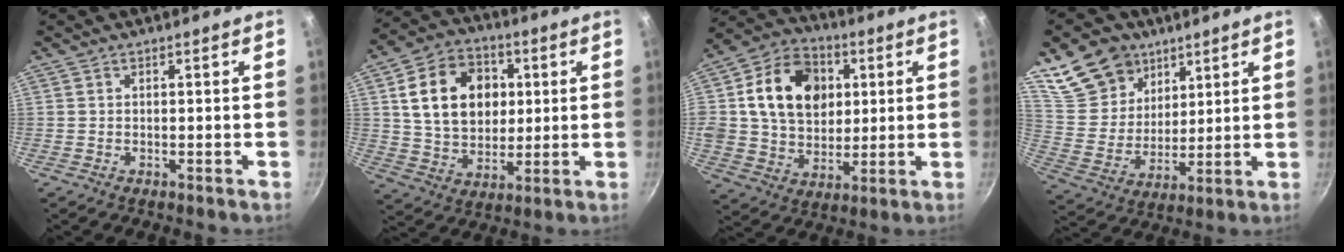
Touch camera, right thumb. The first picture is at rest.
{"total": 17.2, "force": [3.5, 13.0, 10.7], "torque": [-0.152, 0.007, 0.059]}
{"total": 18.0, "force": [3.8, 14.4, 10.1], "torque": [-0.143, 0.011, 0.061]}
{"total": 15.5, "force": [9.3, 10.9, 5.9], "torque": [-0.076, -0.045, 0.183]}